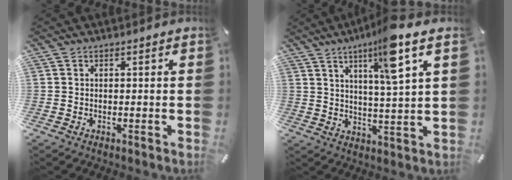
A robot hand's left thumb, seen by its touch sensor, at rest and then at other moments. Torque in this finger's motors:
{"motor_torque": [2.00, 1.20, 0.65, 0.03, 0.14]}